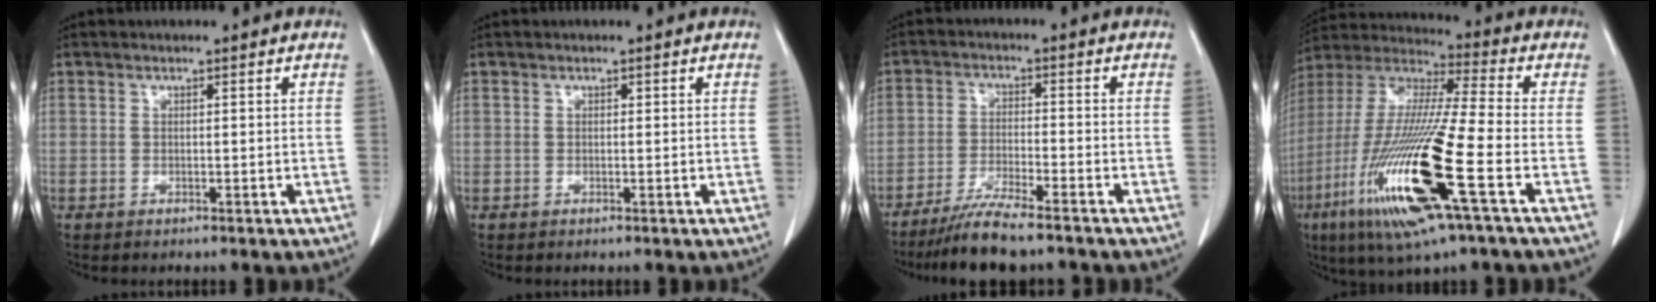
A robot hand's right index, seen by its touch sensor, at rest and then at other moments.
{"total": 0.0}
{"total": 7.6, "force": [-6.3, 0.0, 4.3], "torque": [-0.075, -0.021, -0.110]}
{"total": 22.0, "force": [-7.8, 1.5, 20.5], "torque": [-0.448, -0.038, -0.151]}